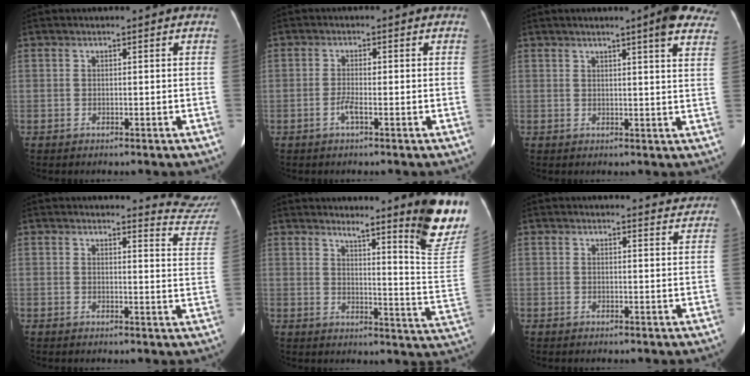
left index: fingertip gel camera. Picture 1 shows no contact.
{"total": 2.0, "force": [-0.9, 0.2, 1.7], "torque": [-0.033, -0.003, -0.019]}
{"total": 9.0, "force": [6.7, 0.6, 6.0], "torque": [-0.056, -0.004, 0.060]}
{"total": 8.3, "force": [8.3, -0.1, -0.6], "torque": [0.015, -0.087, 0.065]}
{"total": 14.0, "force": [11.3, -0.5, 8.2], "torque": [-0.091, -0.072, 0.129]}
{"total": 3.2, "force": [3.2, 0.5, -0.1], "torque": [0.000, -0.011, 0.022]}